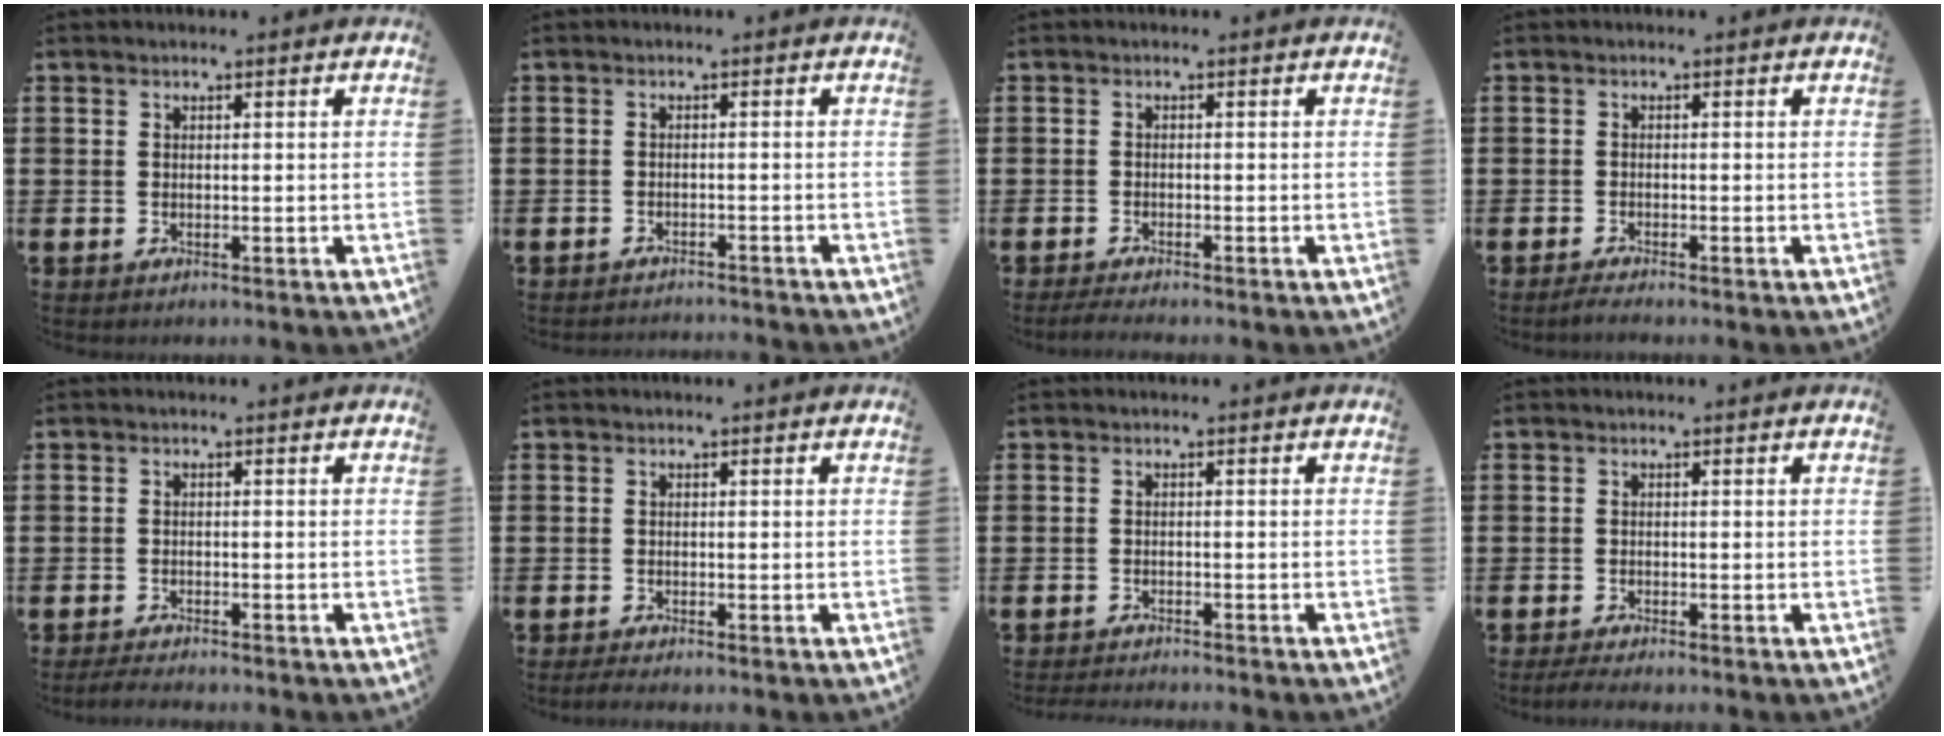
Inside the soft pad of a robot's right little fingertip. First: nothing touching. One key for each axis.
{"total": 1.2, "fx": -1.2, "fy": -0.1, "fz": -0.1, "tx": -0.001, "ty": 0.002, "tz": -0.025}
{"total": 1.2, "fx": -0.9, "fy": 0.1, "fz": 0.8, "tx": -0.013, "ty": -0.001, "tz": -0.018}
{"total": 1.0, "fx": -0.8, "fy": 0.1, "fz": 0.7, "tx": -0.013, "ty": -0.003, "tz": -0.014}
{"total": 1.4, "fx": -1.2, "fy": 0.1, "fz": 0.6, "tx": -0.011, "ty": 0.001, "tz": -0.025}
{"total": 0.8, "fx": -0.6, "fy": 0.1, "fz": 0.6, "tx": -0.010, "ty": -0.002, "tz": -0.011}
{"total": 1.1, "fx": -1.1, "fy": -0.2, "fz": 0.1, "tx": -0.001, "ty": -0.001, "tz": -0.022}
{"total": 1.1, "fx": -0.8, "fy": 0.1, "fz": 0.7, "tx": -0.012, "ty": -0.002, "tz": -0.016}